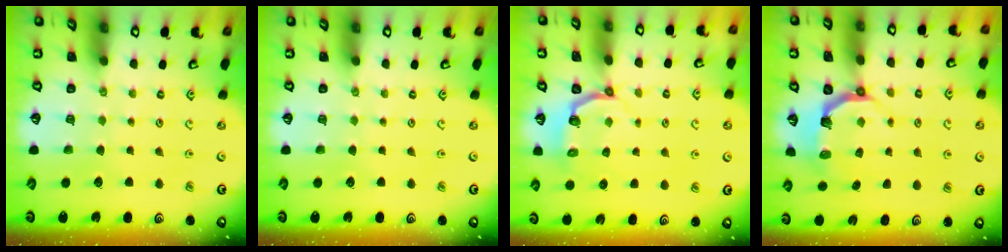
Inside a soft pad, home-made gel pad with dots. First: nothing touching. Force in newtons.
{"total": 0.0}
{"total": 3.6, "press": 2.6, "slide": 2.5}
{"total": 4.8, "press": 3.2, "slide": 3.6}